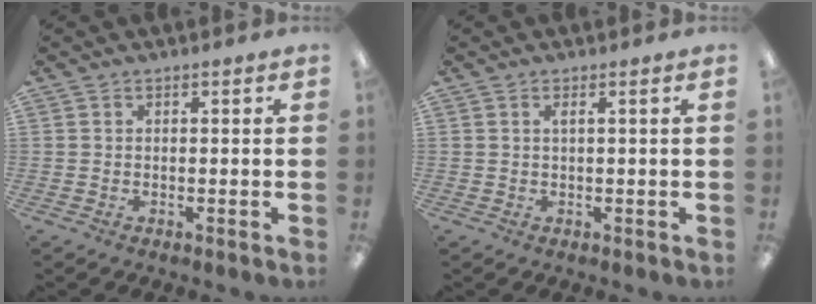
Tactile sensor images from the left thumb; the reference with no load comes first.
{"total": 0.8, "force": [0.1, -0.2, 0.8], "torque": [-0.017, -0.002, 0.001]}